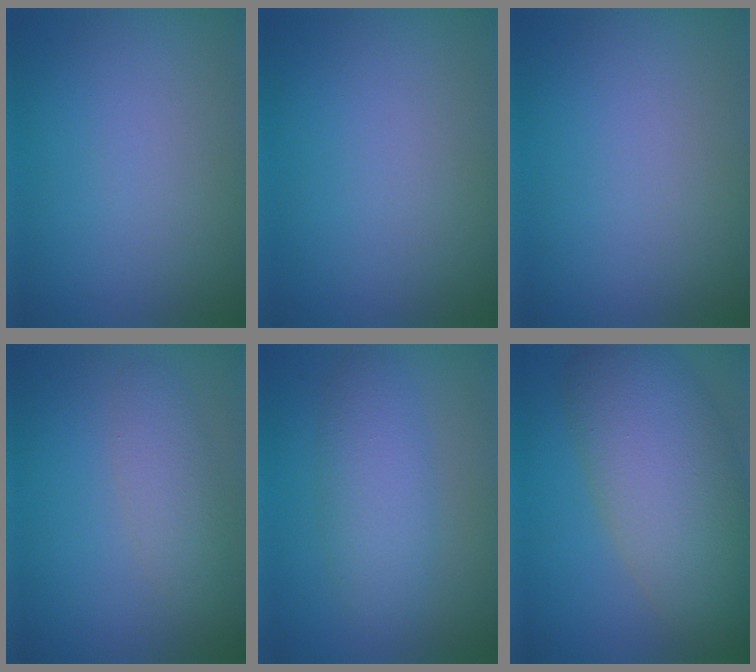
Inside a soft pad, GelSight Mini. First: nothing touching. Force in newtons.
{"total": 0.0}
{"total": 0.0}
{"total": 2.4, "press": 2.4, "slide": 0.1}
{"total": 3.9, "press": 3.9, "slide": 0.2}
{"total": 10.1, "press": 10.0, "slide": 0.6}